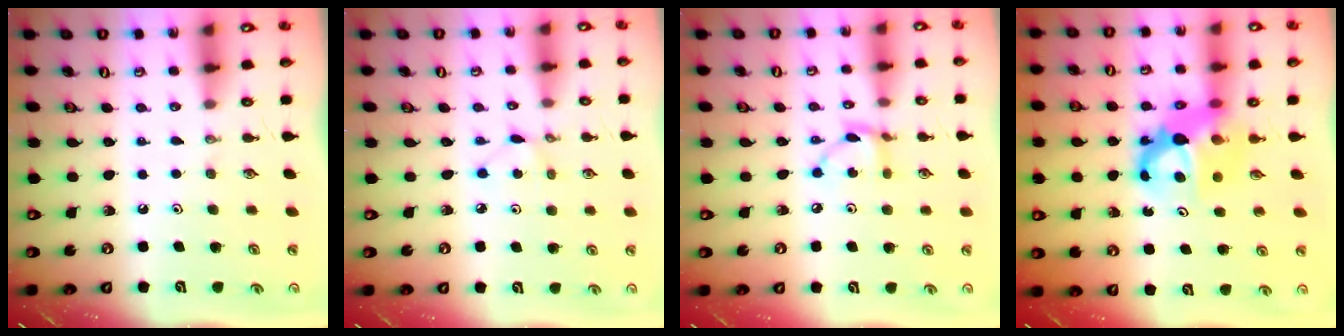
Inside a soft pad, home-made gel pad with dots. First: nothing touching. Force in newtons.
{"total": 2.1, "press": 2.1, "slide": 0.3}
{"total": 5.7, "press": 5.7, "slide": 0.2}
{"total": 9.3, "press": 9.3, "slide": 0.6}